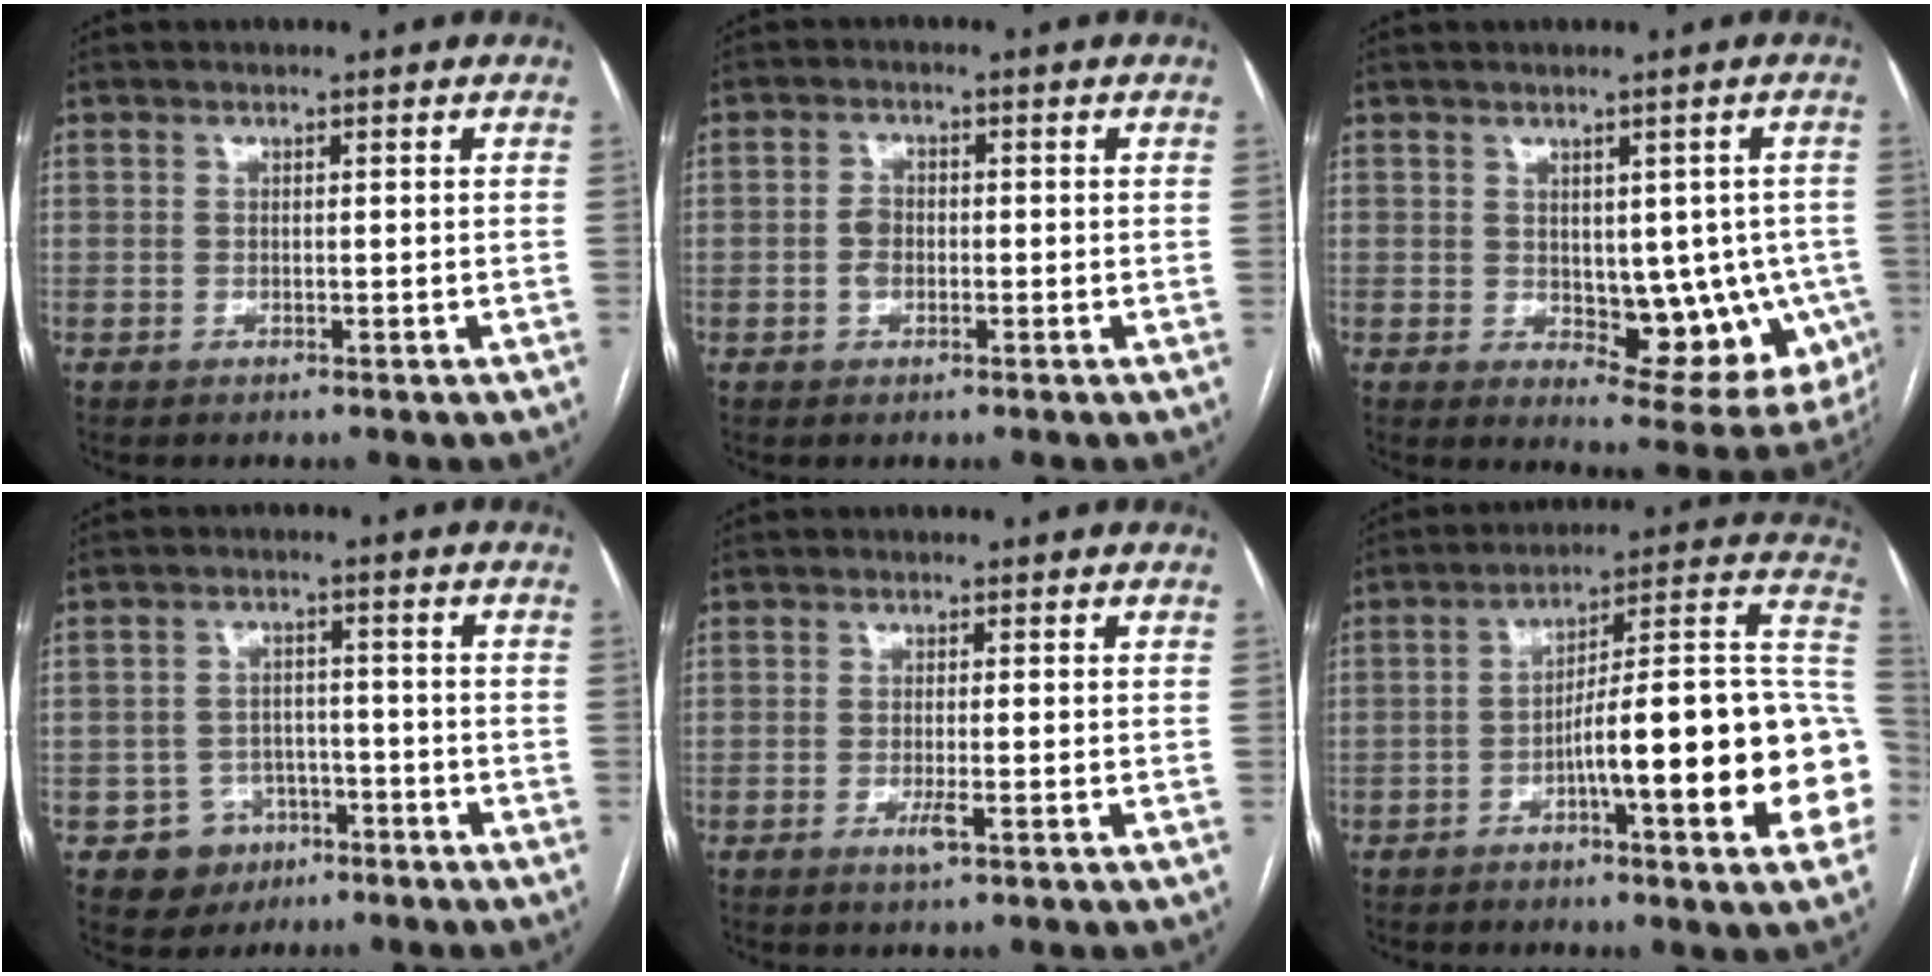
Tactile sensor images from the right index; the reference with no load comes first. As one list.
[{"total": 2.8, "force": [-0.7, 1.9, 2.0], "torque": [-0.040, 0.009, -0.016]}, {"total": 12.0, "force": [-1.3, 6.1, 10.3], "torque": [-0.103, 0.005, 0.002]}, {"total": 5.8, "force": [-2.9, 4.9, 0.5], "torque": [0.001, 0.014, -0.039]}, {"total": 2.0, "force": [-0.8, 0.0, 1.8], "torque": [-0.032, -0.005, -0.014]}, {"total": 22.7, "force": [-5.4, 2.5, 21.9], "torque": [-0.230, 0.028, -0.072]}]